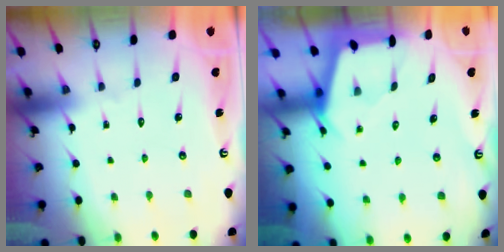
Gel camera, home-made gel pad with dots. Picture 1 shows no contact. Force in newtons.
{"total": 2.4, "press": 2.4, "slide": 0.3}